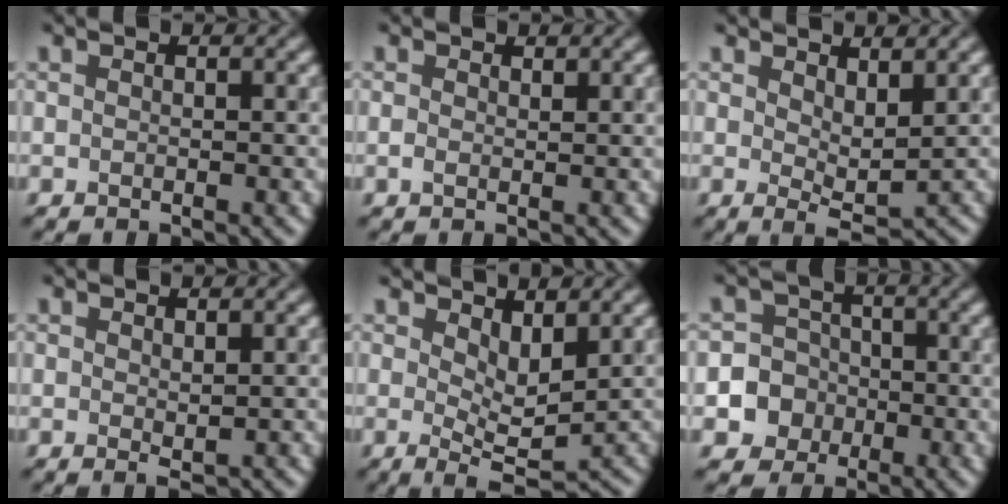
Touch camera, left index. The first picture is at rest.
{"total": 0.7, "force": [0.4, 0.3, 0.5], "torque": [-0.014, -0.001, 0.006]}
{"total": 2.8, "force": [1.5, 1.0, 2.2], "torque": [-0.040, -0.007, 0.026]}
{"total": 0.7, "force": [0.3, 0.1, 0.6], "torque": [-0.009, -0.004, 0.006]}
{"total": 3.8, "force": [1.1, 1.5, 3.4], "torque": [-0.058, -0.009, 0.021]}
{"total": 8.5, "force": [-2.7, 7.9, 1.2], "torque": [-0.025, -0.007, -0.073]}